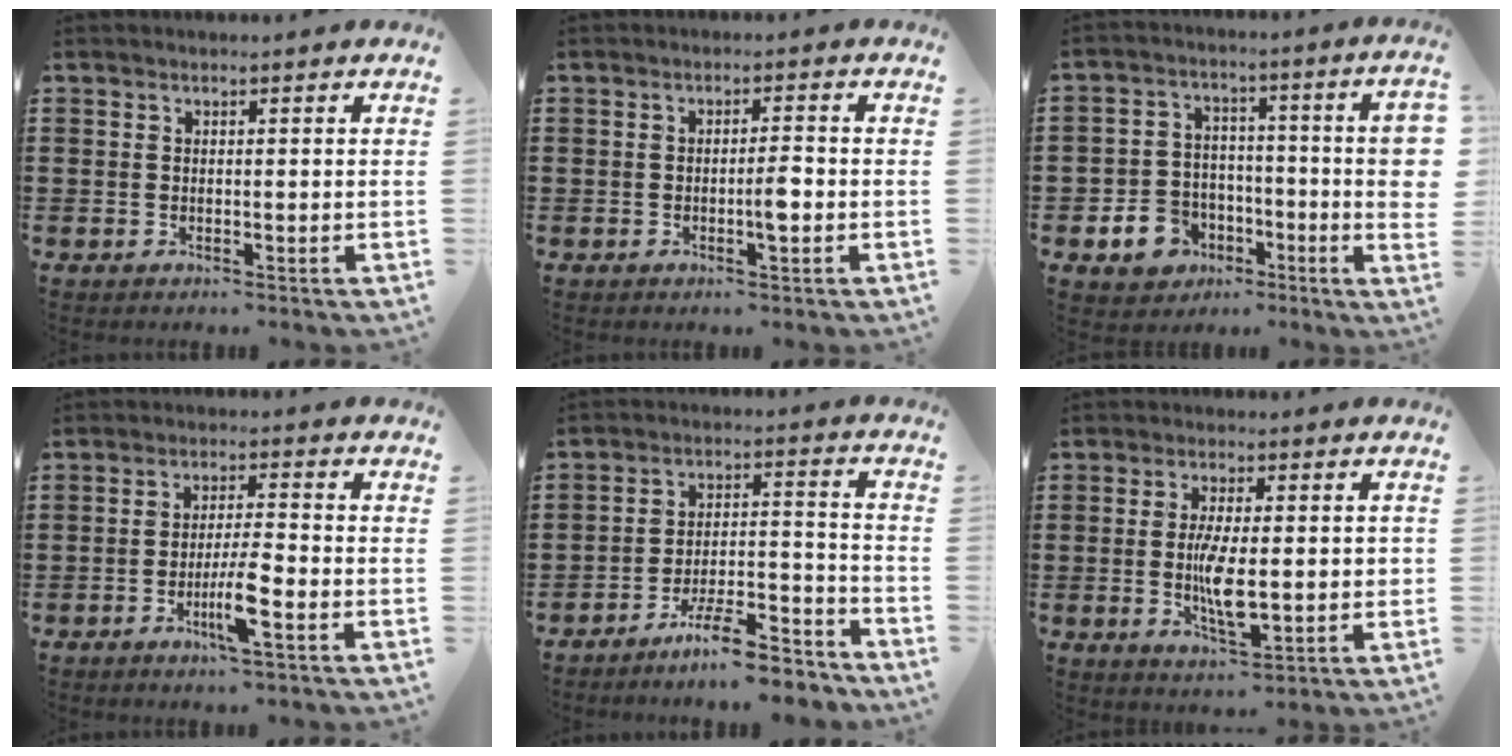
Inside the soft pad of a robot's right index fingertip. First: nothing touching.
{"total": 3.2, "force": [-0.8, 0.5, 3.0], "torque": [-0.052, 0.002, -0.016]}
{"total": 7.8, "force": [-3.1, 5.3, 4.8], "torque": [-0.105, 0.019, -0.058]}
{"total": 5.8, "force": [-2.5, 0.4, 5.2], "torque": [-0.106, -0.013, -0.049]}
{"total": 9.6, "force": [-8.4, 1.4, 4.5], "torque": [-0.064, 0.029, -0.156]}
{"total": 8.0, "force": [-0.4, 2.3, 7.6], "torque": [-0.153, -0.005, -0.013]}